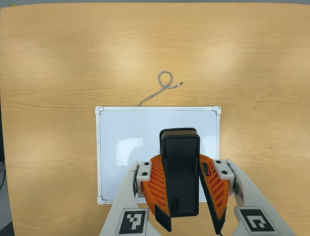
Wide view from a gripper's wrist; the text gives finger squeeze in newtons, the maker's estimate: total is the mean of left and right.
{"total": 10.1, "left": 9.8, "right": 10.4}